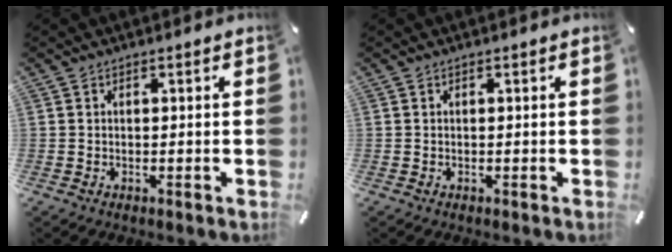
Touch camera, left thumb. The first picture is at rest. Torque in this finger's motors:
{"motor_torque": [-0.26, -0.21, -0.14, -0.12, 0.01]}